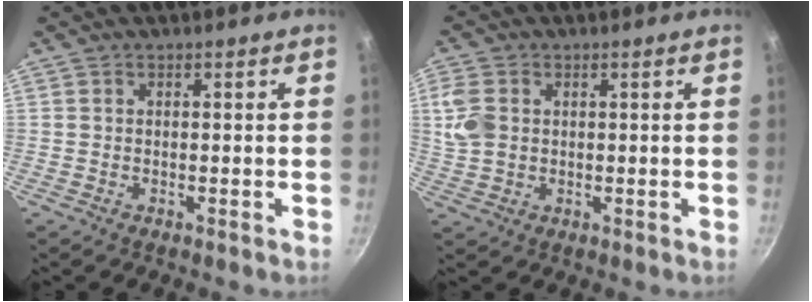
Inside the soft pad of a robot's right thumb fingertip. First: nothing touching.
{"total": 6.3, "force": [1.1, 4.8, 3.9], "torque": [-0.079, 0.001, 0.022]}